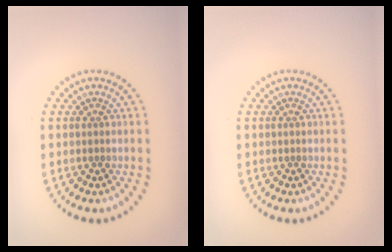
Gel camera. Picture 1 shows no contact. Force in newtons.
{"total": 0.0}